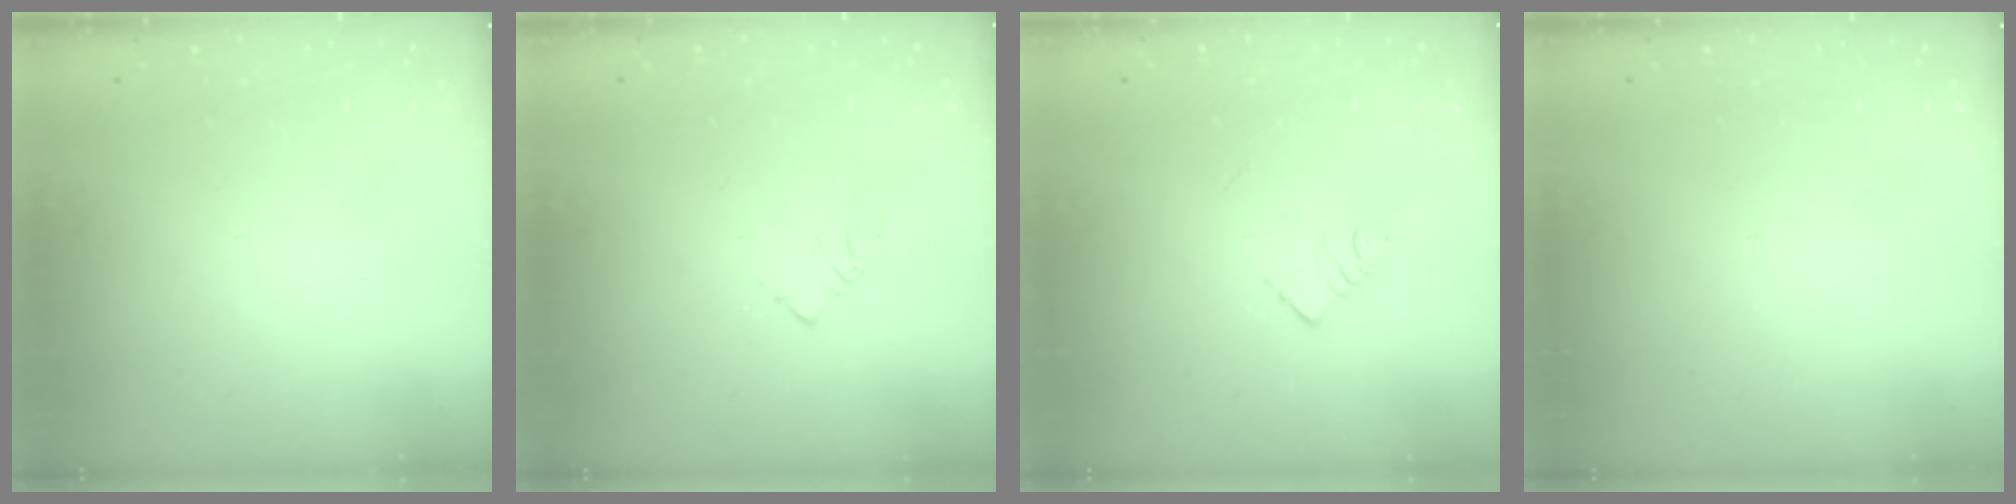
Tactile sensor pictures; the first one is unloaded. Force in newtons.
{"total": 3.2, "press": 3.2, "slide": 0.0}
{"total": 5.6, "press": 5.6, "slide": 0.2}
{"total": 0.0}